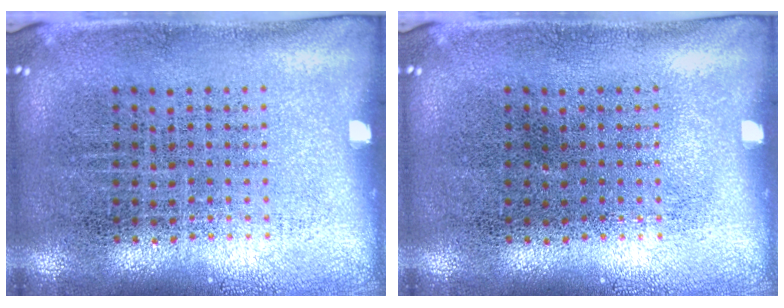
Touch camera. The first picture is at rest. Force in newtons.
{"total": 0.0}